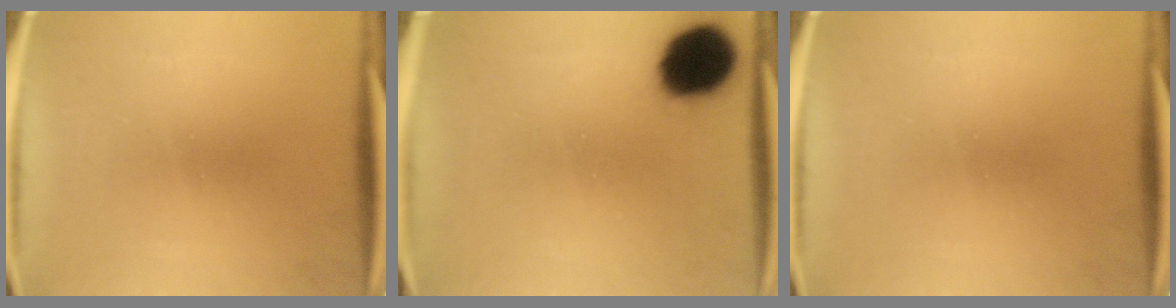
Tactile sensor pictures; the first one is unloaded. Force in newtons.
{"total": 15.2}
{"total": 0.0}